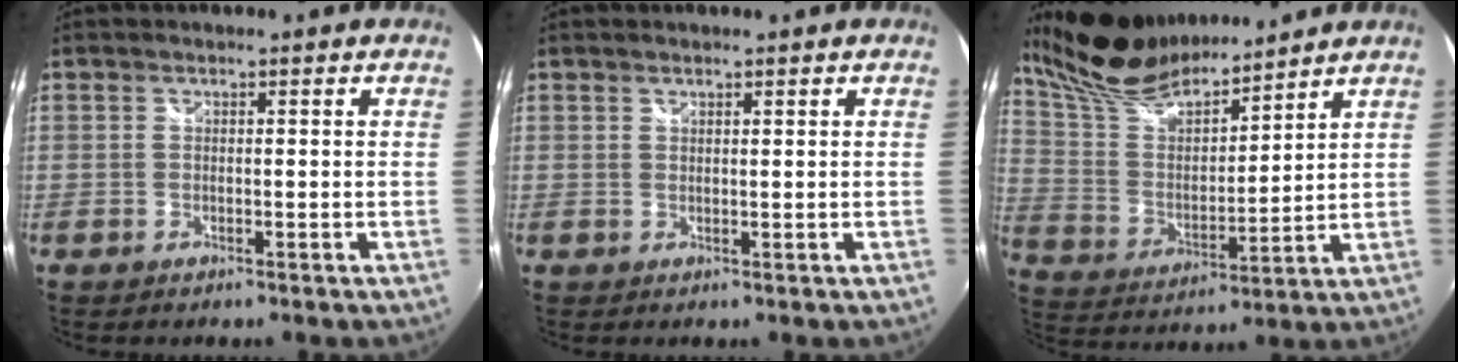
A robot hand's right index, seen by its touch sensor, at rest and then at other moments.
{"total": 0.6, "force": [0.6, 0.2, 0.1], "torque": [-0.001, 0.001, 0.011]}
{"total": 16.1, "force": [13.8, 4.4, 7.0], "torque": [-0.142, 0.014, 0.266]}